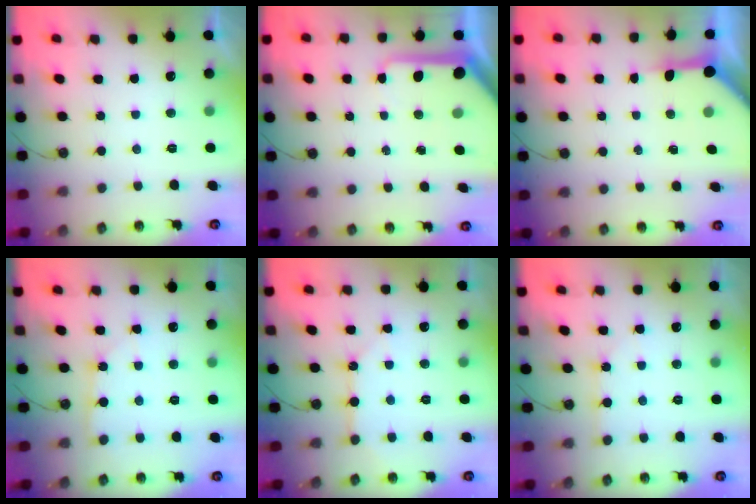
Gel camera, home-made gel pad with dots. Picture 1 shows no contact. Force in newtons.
{"total": 9.8, "press": 9.8, "slide": 1.1}
{"total": 6.4, "press": 6.4, "slide": 0.6}
{"total": 2.2, "press": 2.1, "slide": 0.3}
{"total": 7.3, "press": 7.2, "slide": 0.6}
{"total": 3.9, "press": 3.9, "slide": 0.6}